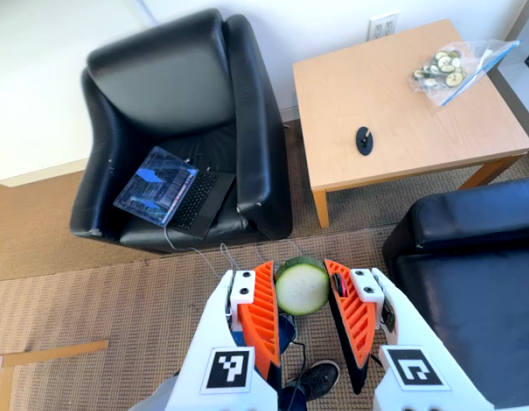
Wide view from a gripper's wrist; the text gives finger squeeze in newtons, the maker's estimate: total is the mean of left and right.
{"total": 10.6, "left": 10.7, "right": 10.6}